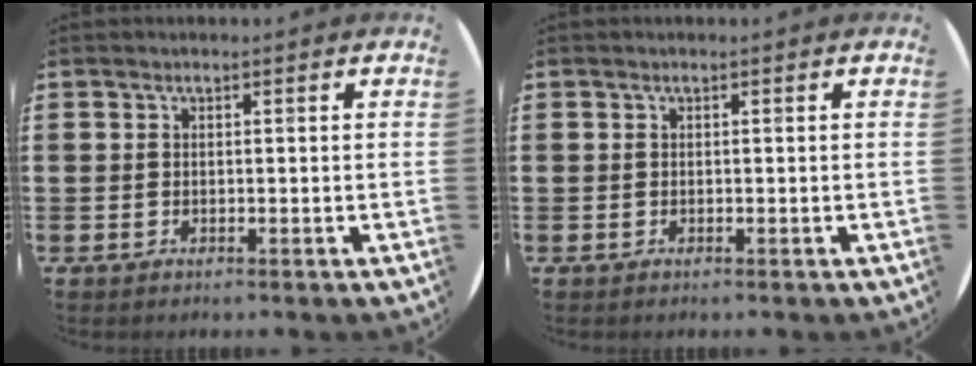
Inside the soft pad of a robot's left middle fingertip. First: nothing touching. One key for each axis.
{"total": 0.0}